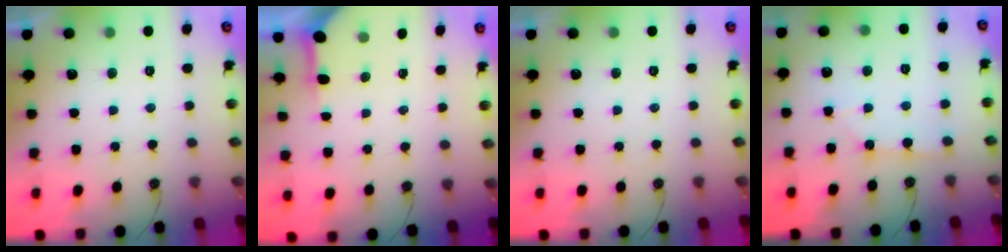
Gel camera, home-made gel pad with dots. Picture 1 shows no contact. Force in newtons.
{"total": 3.4, "press": 3.4, "slide": 0.4}
{"total": 0.0}
{"total": 1.2, "press": 1.2, "slide": 0.1}